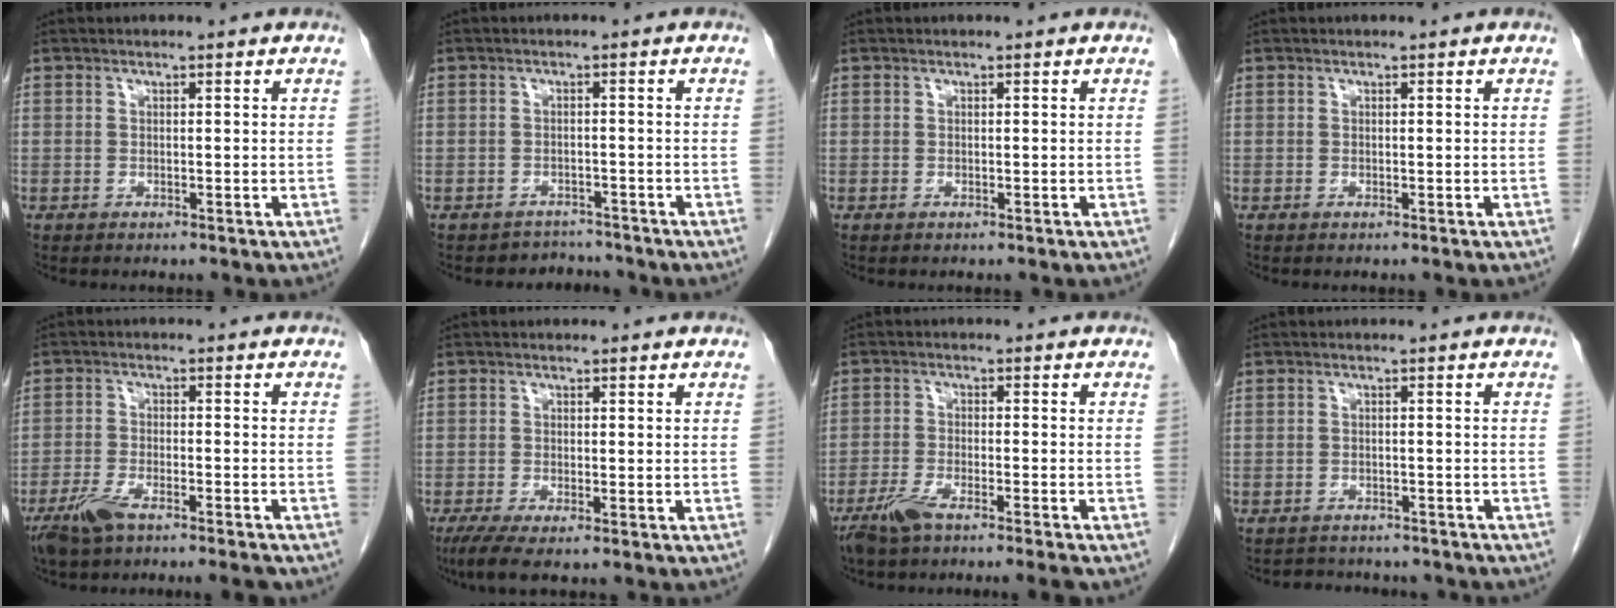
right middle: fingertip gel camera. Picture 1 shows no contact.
{"total": 3.0, "force": [-2.6, 0.9, -1.1], "torque": [0.017, 0.004, -0.040]}
{"total": 0.0}
{"total": 0.0}
{"total": 7.3, "force": [-5.8, 1.0, 4.3], "torque": [-0.080, -0.012, -0.102]}
{"total": 3.5, "force": [-2.3, 0.5, 2.6], "torque": [-0.053, -0.012, -0.043]}
{"total": 6.2, "force": [-5.0, -0.4, 3.7], "torque": [-0.063, -0.013, -0.091]}
{"total": 6.9, "force": [-6.4, 2.3, 1.3], "torque": [-0.019, 0.006, -0.075]}